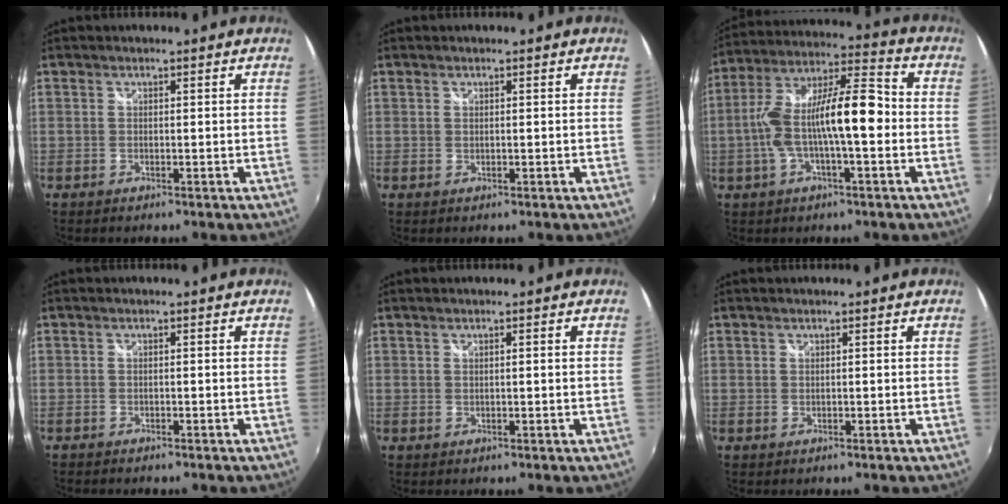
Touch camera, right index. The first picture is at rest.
{"total": 0.0}
{"total": 15.2, "force": [-2.1, 3.9, 14.5], "torque": [-0.271, 0.012, -0.040]}
{"total": 1.0, "force": [-0.9, 0.2, 0.3], "torque": [-0.009, -0.005, -0.017]}
{"total": 1.1, "force": [0.4, 0.0, 1.1], "torque": [-0.017, 0.001, 0.006]}
{"total": 0.0}